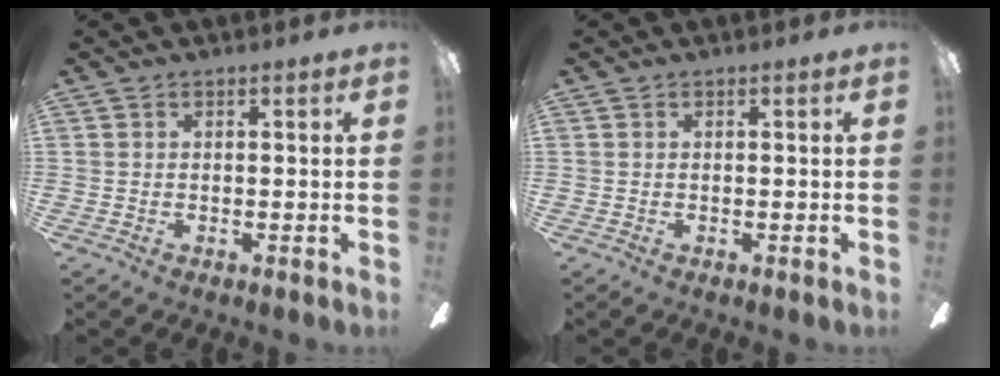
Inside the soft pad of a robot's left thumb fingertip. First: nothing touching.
{"total": 0.0}